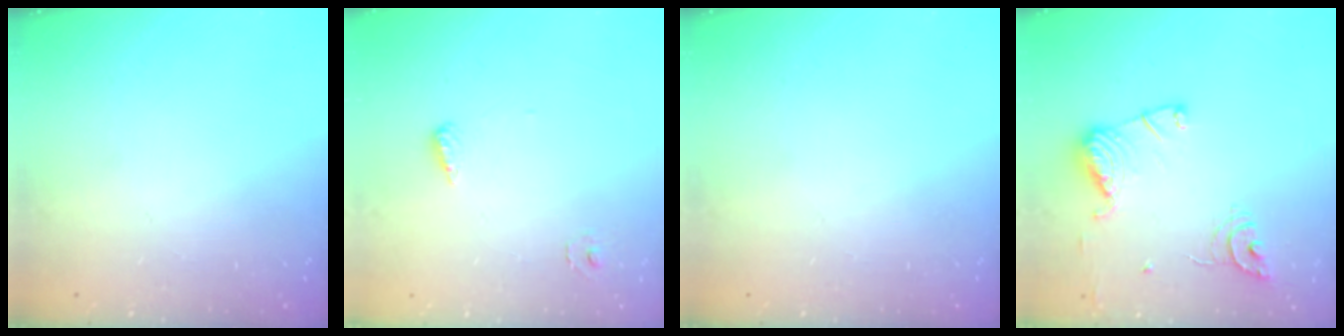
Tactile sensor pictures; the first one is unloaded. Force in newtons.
{"total": 6.2, "press": 6.0, "slide": 1.2}
{"total": 0.0}
{"total": 13.7, "press": 13.6, "slide": 1.5}